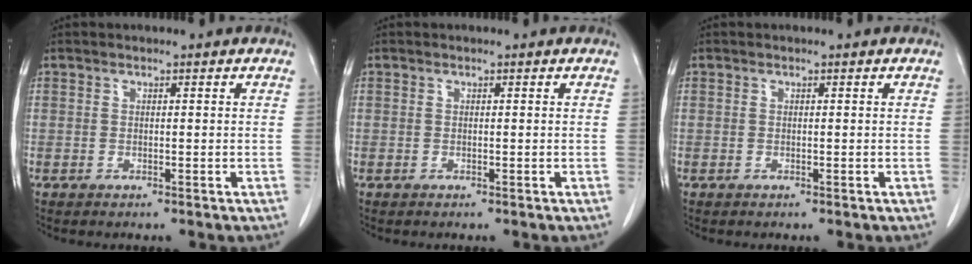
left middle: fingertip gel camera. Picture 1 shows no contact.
{"total": 0.0}
{"total": 0.0}